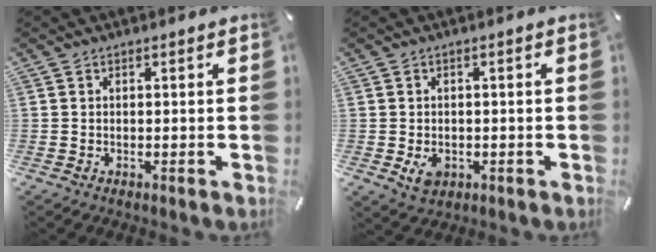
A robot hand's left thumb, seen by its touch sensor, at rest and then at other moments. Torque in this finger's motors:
{"motor_torque": [0.36, 0.60, 0.02, -0.05, -0.01]}